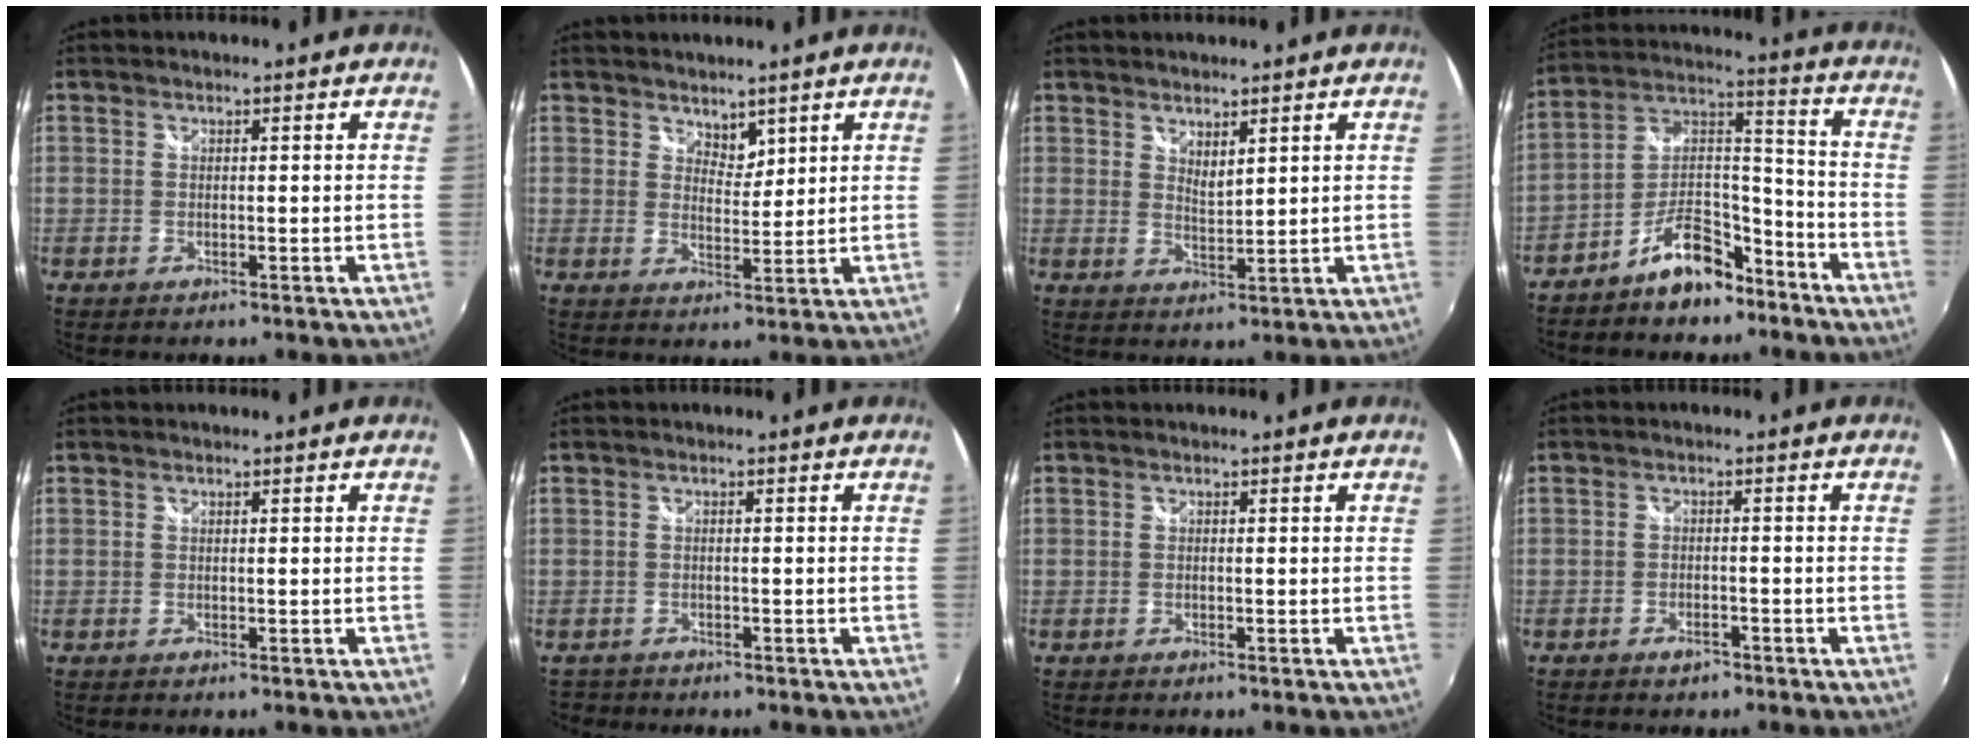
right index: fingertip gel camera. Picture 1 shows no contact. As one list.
[{"total": 3.3, "force": [2.7, 1.7, 1.0], "torque": [-0.009, 0.001, 0.047]}, {"total": 3.2, "force": [2.5, 0.9, 1.7], "torque": [-0.027, -0.003, 0.043]}, {"total": 11.5, "force": [-8.2, 5.3, 6.1], "torque": [-0.111, 0.051, -0.129]}, {"total": 0.0}, {"total": 2.2, "force": [-1.7, 1.3, 0.2], "torque": [-0.010, -0.007, -0.026]}, {"total": 0.0}, {"total": 2.4, "force": [-1.8, 1.3, 0.9], "torque": [-0.021, -0.002, -0.031]}]